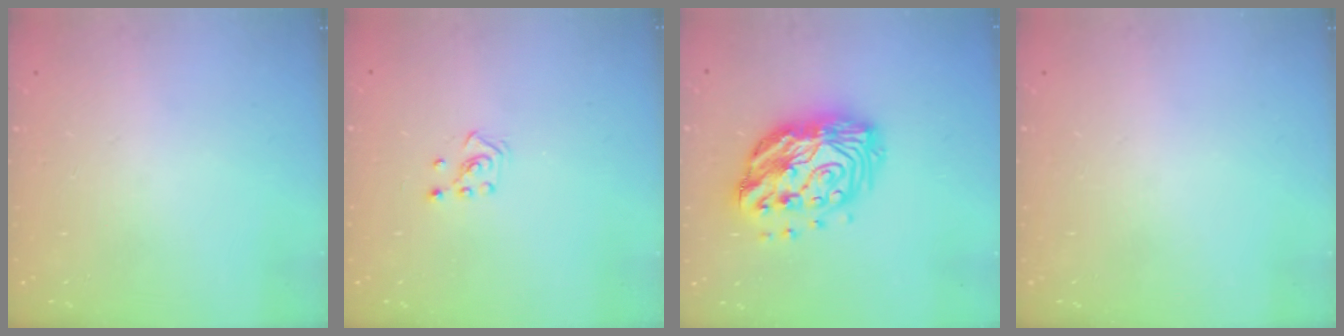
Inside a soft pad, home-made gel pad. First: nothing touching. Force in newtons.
{"total": 2.6, "press": 2.5, "slide": 0.6}
{"total": 16.6, "press": 16.5, "slide": 1.5}
{"total": 0.0}